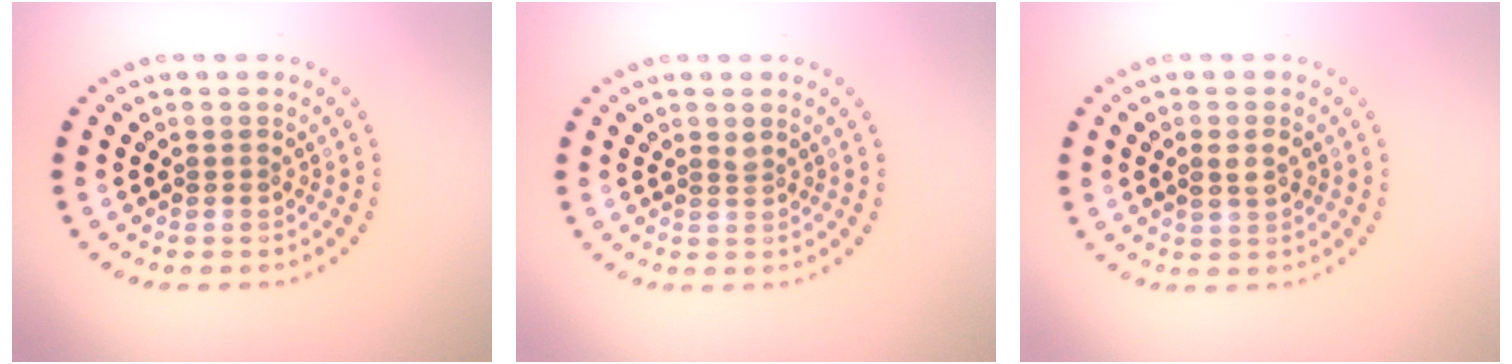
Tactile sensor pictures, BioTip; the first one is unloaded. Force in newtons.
{"total": 0.6, "press": 0.4, "slide": 0.4}
{"total": 1.7, "press": 1.7, "slide": 0.3}